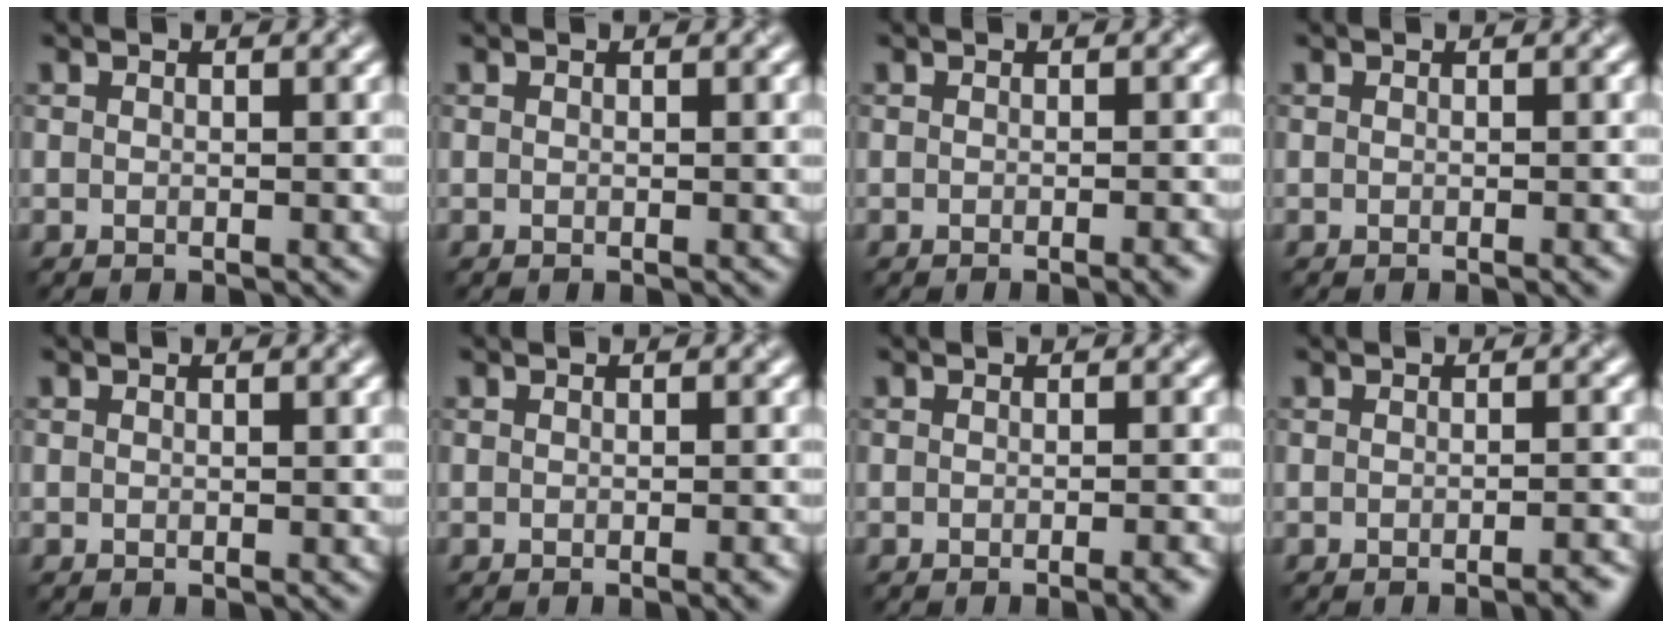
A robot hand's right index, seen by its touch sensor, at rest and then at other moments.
{"total": 0.0}
{"total": 2.0, "force": [-0.8, 0.7, 1.7], "torque": [0.000, 0.005, -0.007]}
{"total": 0.8, "force": [-0.2, 0.4, 0.7], "torque": [-0.004, 0.002, -0.006]}
{"total": 0.0}
{"total": 1.5, "force": [-0.4, 0.6, 1.3], "torque": [-0.003, 0.004, -0.006]}
{"total": 2.5, "force": [-1.1, 0.8, 2.1], "torque": [0.000, 0.006, -0.009]}
{"total": 1.9, "force": [-1.2, 0.4, 1.5], "torque": [0.002, 0.006, -0.014]}